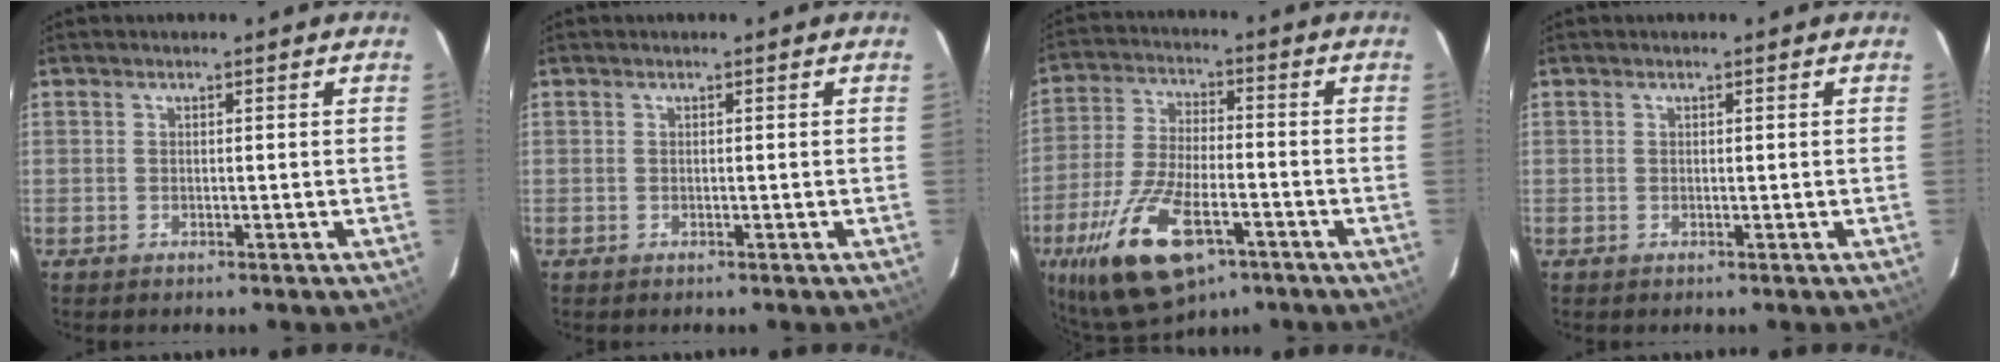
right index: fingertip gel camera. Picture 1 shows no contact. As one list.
[{"total": 0.0}, {"total": 15.7, "force": [-8.0, 5.9, 12.2], "torque": [-0.251, -0.016, -0.134]}, {"total": 0.0}]